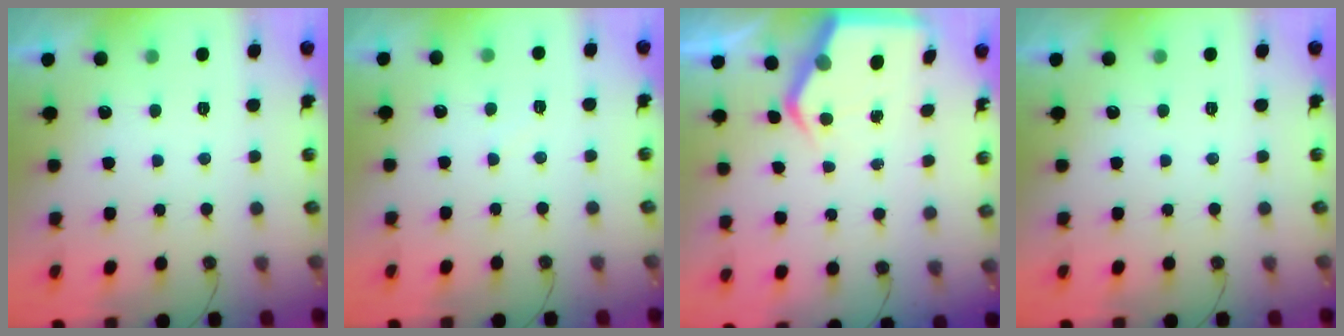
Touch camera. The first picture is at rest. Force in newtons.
{"total": 2.5, "press": 2.5, "slide": 0.3}
{"total": 4.9, "press": 4.9, "slide": 0.2}
{"total": 0.0}